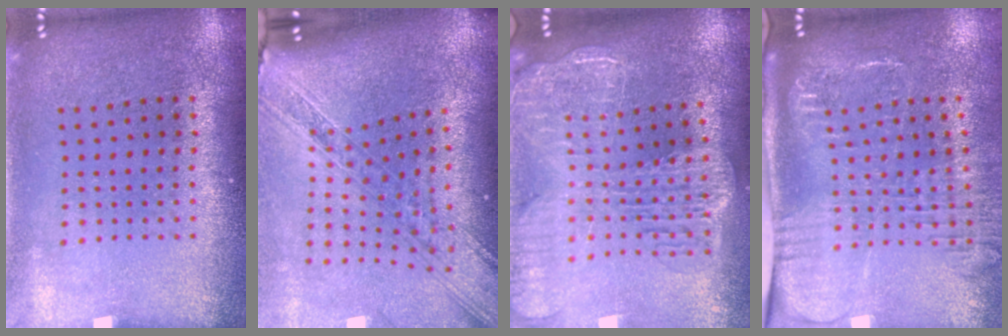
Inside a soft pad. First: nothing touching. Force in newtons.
{"total": 2.8, "press": 2.2, "slide": 1.7}
{"total": 2.8, "press": 2.3, "slide": 1.6}
{"total": 2.7, "press": 2.1, "slide": 1.7}